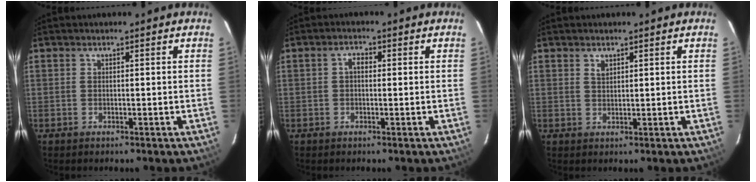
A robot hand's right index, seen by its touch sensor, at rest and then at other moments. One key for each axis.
{"total": 1.9, "fx": 0.1, "fy": 1.2, "fz": 1.5, "tx": -0.027, "ty": 0.010, "tz": -0.001}
{"total": 1.4, "fx": 0.9, "fy": 0.8, "fz": 0.7, "tx": -0.012, "ty": 0.003, "tz": 0.016}